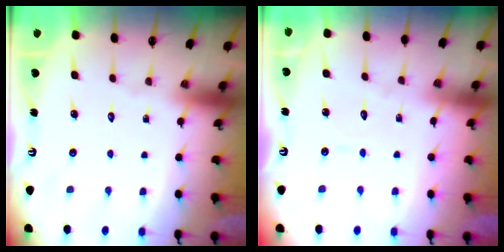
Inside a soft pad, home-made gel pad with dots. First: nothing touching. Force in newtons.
{"total": 3.3, "press": 3.3, "slide": 0.4}